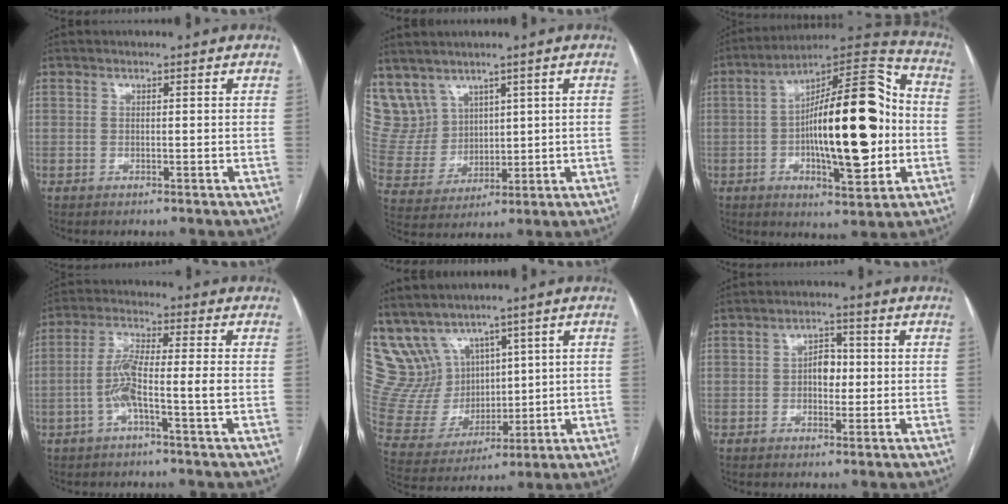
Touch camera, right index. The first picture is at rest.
{"total": 8.7, "force": [6.1, 6.1, 1.0], "torque": [-0.039, 0.028, 0.146]}
{"total": 21.9, "force": [-1.6, 5.6, 21.1], "torque": [-0.340, 0.026, -0.021]}
{"total": 6.5, "force": [-1.9, 0.0, 6.2], "torque": [-0.128, 0.015, -0.037]}
{"total": 12.9, "force": [8.9, 8.6, 3.5], "torque": [-0.103, 0.046, 0.210]}
{"total": 3.7, "force": [-0.2, 2.2, 3.0], "torque": [-0.047, 0.012, -0.003]}